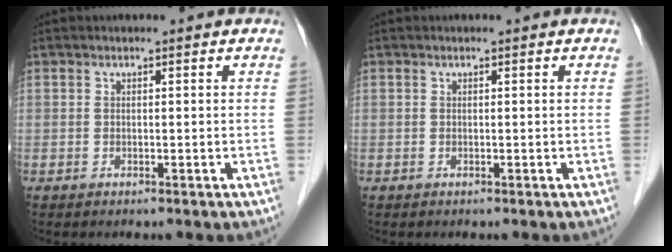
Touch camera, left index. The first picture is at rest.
{"total": 0.0}